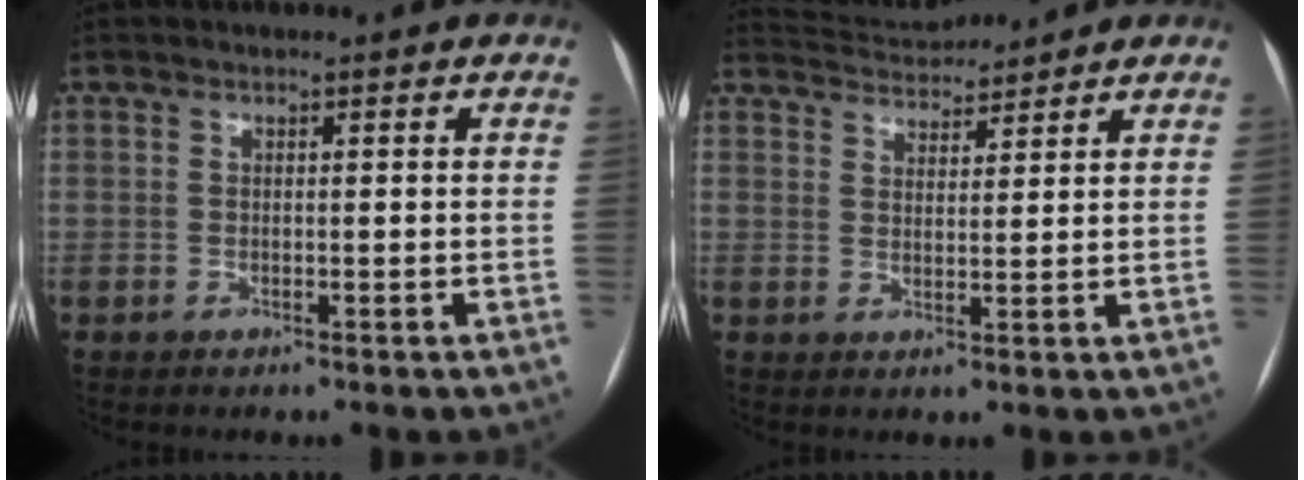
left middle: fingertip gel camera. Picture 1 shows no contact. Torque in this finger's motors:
{"motor_torque": [0.01, -0.31, -0.14, -0.05]}